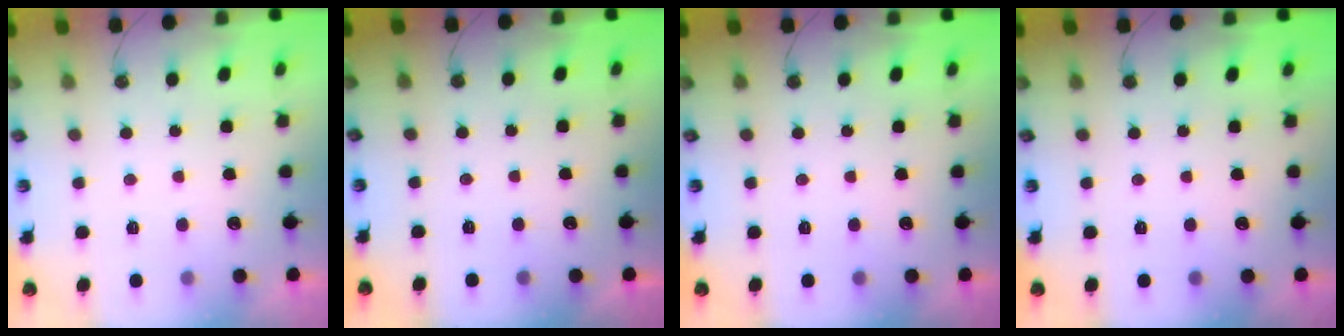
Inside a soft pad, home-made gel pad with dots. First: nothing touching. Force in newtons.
{"total": 0.0}
{"total": 0.0}
{"total": 0.0}